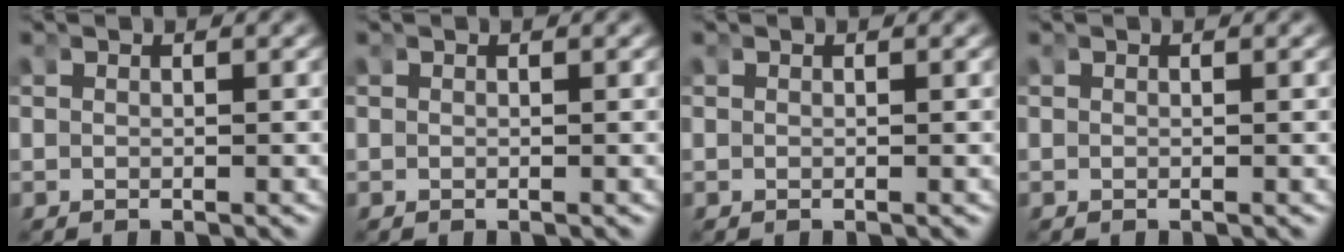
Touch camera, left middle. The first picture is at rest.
{"total": 0.0}
{"total": 0.0}
{"total": 0.0}